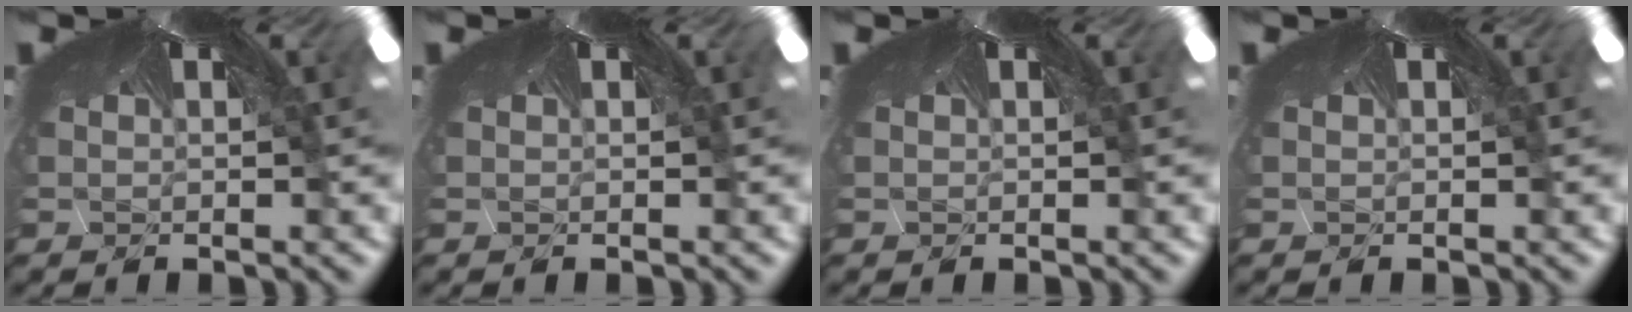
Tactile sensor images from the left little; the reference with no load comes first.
{"total": 0.0}
{"total": 0.0}
{"total": 0.0}